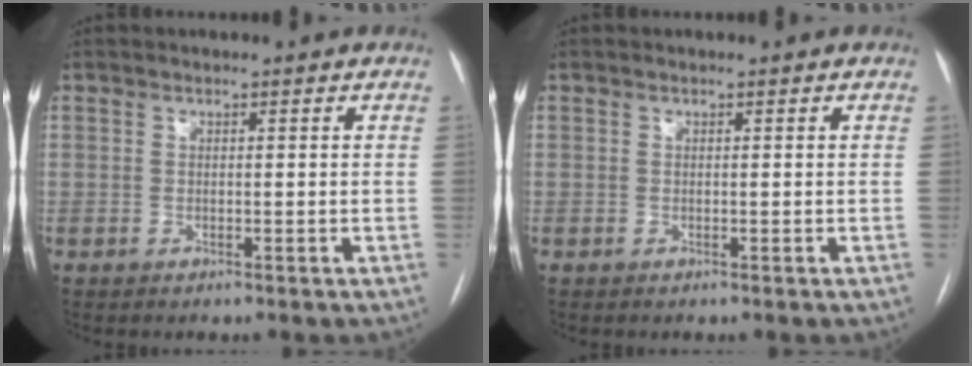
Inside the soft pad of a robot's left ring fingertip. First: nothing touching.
{"total": 0.0}